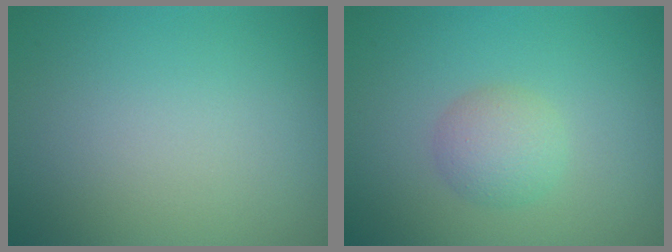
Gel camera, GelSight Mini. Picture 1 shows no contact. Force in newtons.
{"total": 2.4, "press": 2.4, "slide": 0.1}